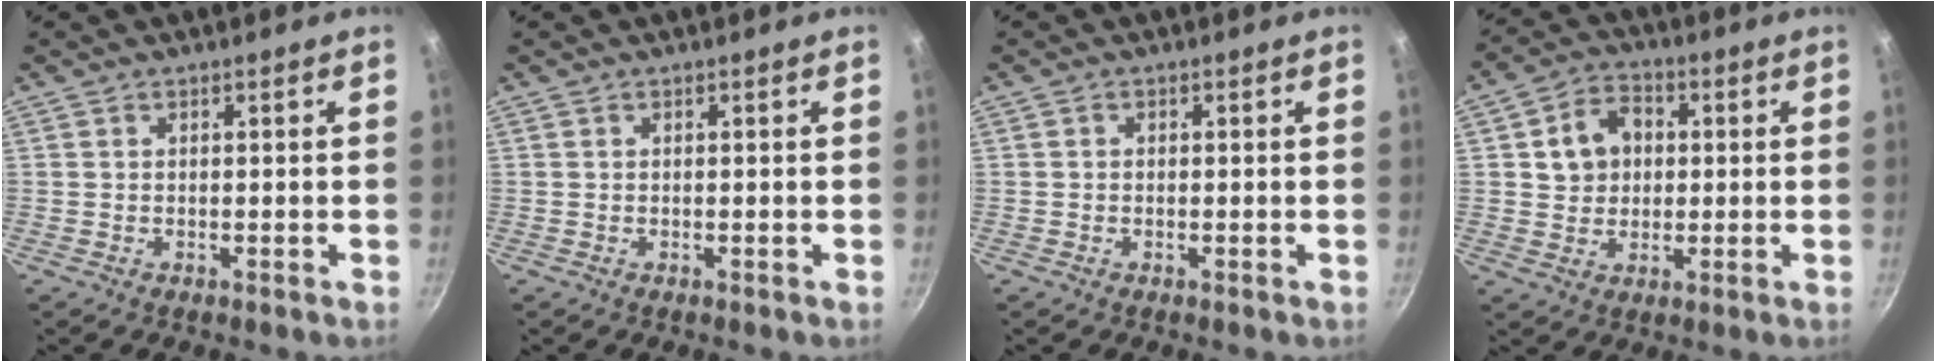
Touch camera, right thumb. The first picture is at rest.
{"total": 0.0}
{"total": 0.6, "force": [-0.1, 0.5, 0.2], "torque": [-0.003, 0.003, 0.000]}
{"total": 8.6, "force": [1.5, 7.1, 4.6], "torque": [-0.047, 0.012, 0.020]}